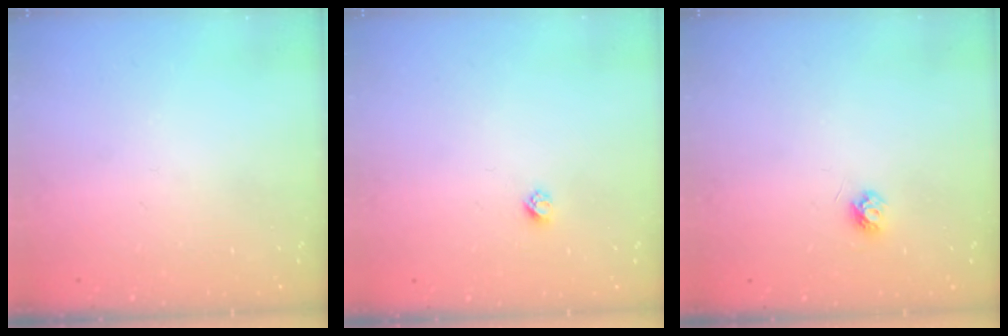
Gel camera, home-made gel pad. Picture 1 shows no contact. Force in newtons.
{"total": 2.4, "press": 2.4, "slide": 0.2}
{"total": 3.9, "press": 3.8, "slide": 0.7}